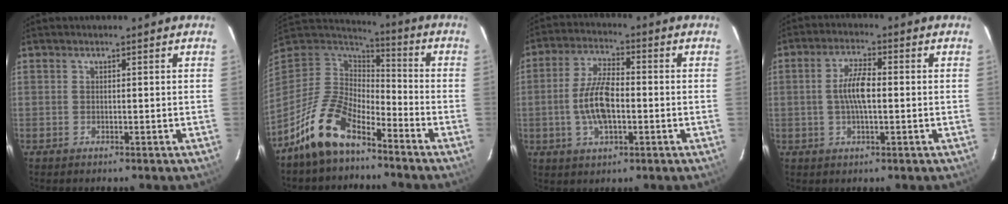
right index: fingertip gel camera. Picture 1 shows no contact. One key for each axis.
{"total": 14.2, "fx": -9.8, "fy": 6.2, "fz": 8.2, "tx": -0.176, "ty": 0.005, "tz": -0.189}
{"total": 9.5, "fx": -1.7, "fy": 3.8, "fz": 8.5, "tx": -0.173, "ty": 0.006, "tz": -0.031}
{"total": 5.9, "fx": -0.2, "fy": 1.9, "fz": 5.6, "tx": -0.110, "ty": 0.008, "tz": -0.005}